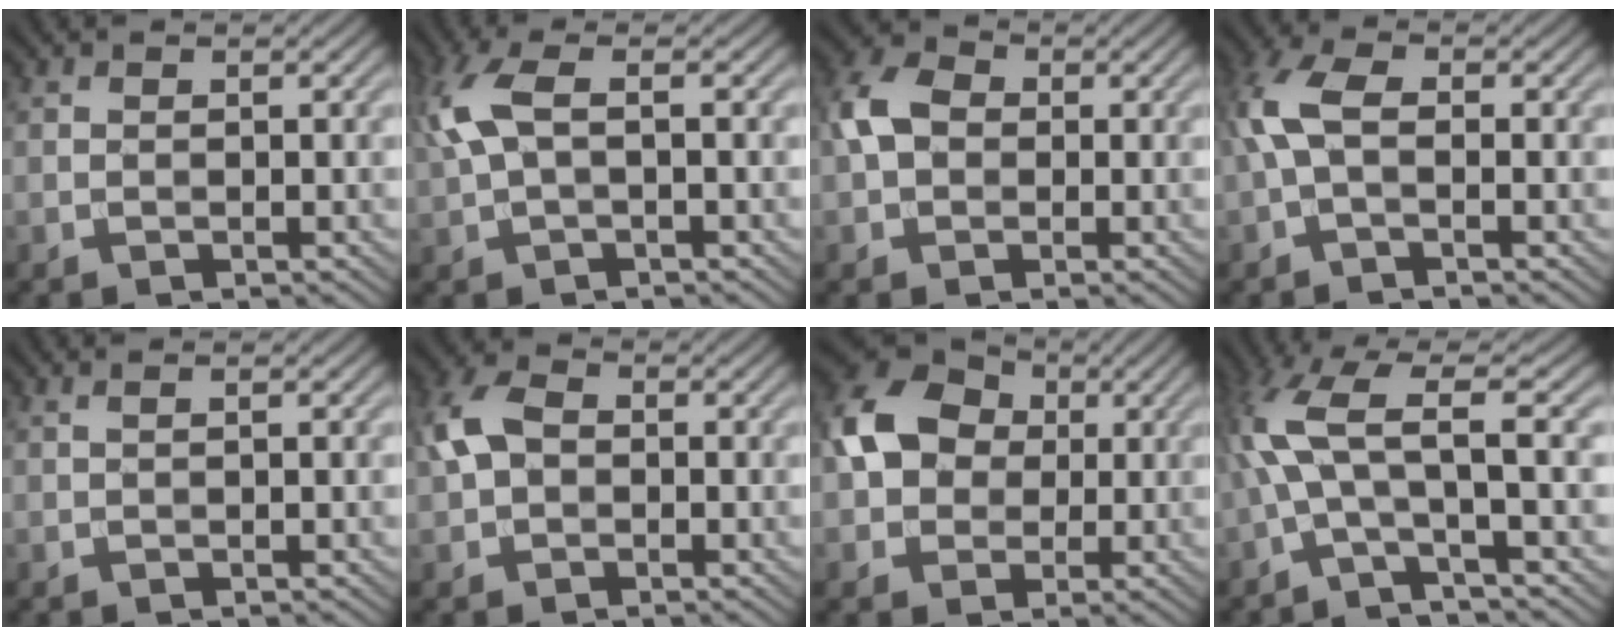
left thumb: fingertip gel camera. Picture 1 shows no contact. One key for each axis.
{"total": 5.8, "fx": 1.1, "fy": 2.3, "fz": 5.2, "tx": -0.137, "ty": 0.014, "tz": 0.016}
{"total": 5.0, "fx": 0.1, "fy": 3.9, "fz": 3.1, "tx": -0.070, "ty": 0.010, "tz": -0.006}
{"total": 5.0, "fx": -0.3, "fy": 2.4, "fz": 4.4, "tx": -0.116, "ty": 0.014, "tz": -0.014}
{"total": 0.7, "fx": 0.3, "fy": 0.1, "fz": 0.6, "tx": -0.011, "ty": 0.004, "tz": 0.001}
{"total": 5.1, "fx": 0.4, "fy": 3.6, "fz": 3.6, "tx": -0.082, "ty": 0.014, "tz": -0.002}
{"total": 9.2, "fx": 1.0, "fy": 7.4, "fz": 5.3, "tx": -0.119, "ty": 0.016, "tz": 0.006}
{"total": 8.2, "fx": -0.1, "fy": 1.6, "fz": 8.1, "tx": -0.180, "ty": 0.026, "tz": -0.020}